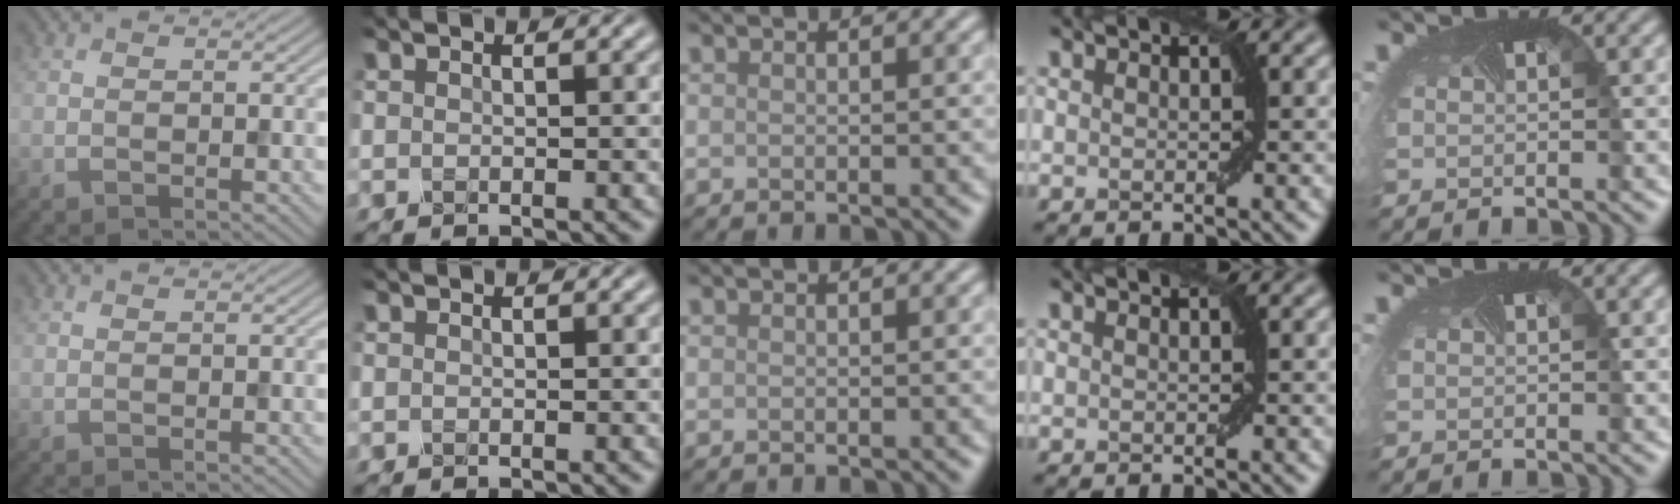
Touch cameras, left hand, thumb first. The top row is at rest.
{}